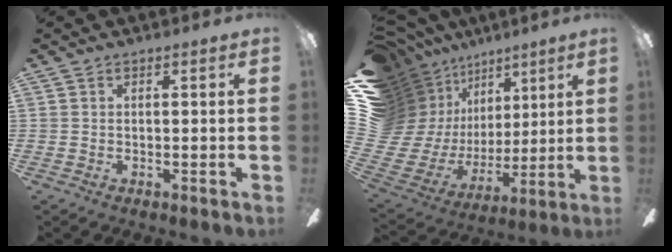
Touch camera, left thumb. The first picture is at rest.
{"total": 18.7, "force": [7.9, 15.6, 6.5], "torque": [-0.161, -0.087, 0.194]}